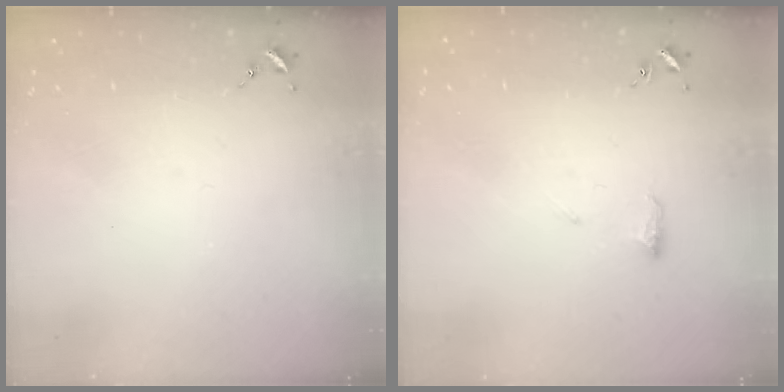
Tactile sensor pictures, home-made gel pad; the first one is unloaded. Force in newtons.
{"total": 6.6, "press": 6.5, "slide": 1.3}